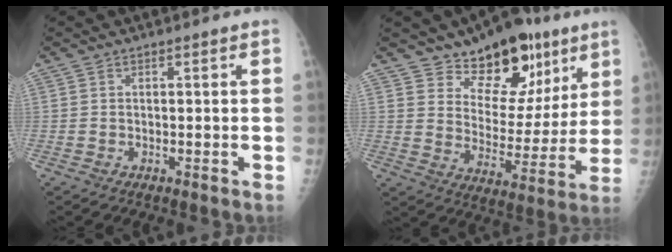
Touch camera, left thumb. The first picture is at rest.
{"total": 16.2, "force": [10.5, 9.2, 8.2], "torque": [-0.051, -0.060, 0.166]}